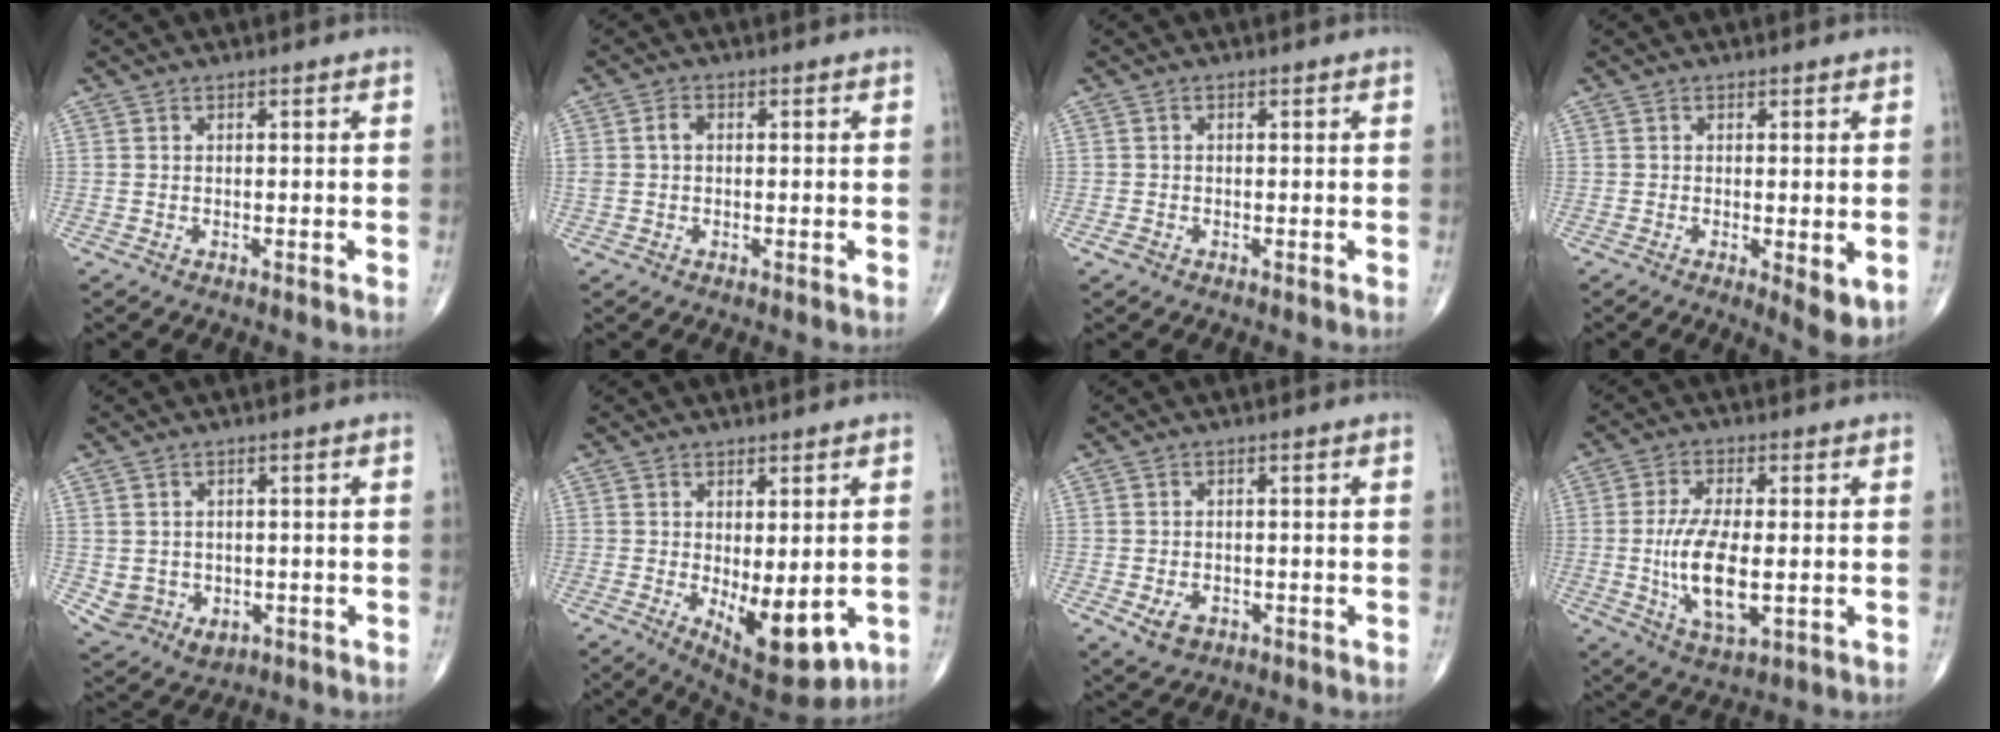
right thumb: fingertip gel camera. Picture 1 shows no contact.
{"total": 2.7, "force": [0.2, 1.9, 1.9], "torque": [-0.046, 0.013, 0.005]}
{"total": 1.0, "force": [-0.5, 0.8, 0.3], "torque": [-0.004, 0.001, -0.010]}
{"total": 5.0, "force": [-0.9, 1.7, 4.6], "torque": [-0.066, -0.017, -0.012]}
{"total": 7.0, "force": [-1.1, 6.2, 3.0], "torque": [-0.047, 0.005, 0.001]}
{"total": 12.4, "force": [-3.1, 5.5, 10.7], "torque": [-0.137, -0.017, -0.026]}
{"total": 4.0, "force": [-1.5, 2.9, 2.3], "torque": [-0.034, 0.001, -0.016]}
{"total": 11.8, "force": [-1.3, 5.0, 10.7], "torque": [-0.207, -0.011, -0.017]}